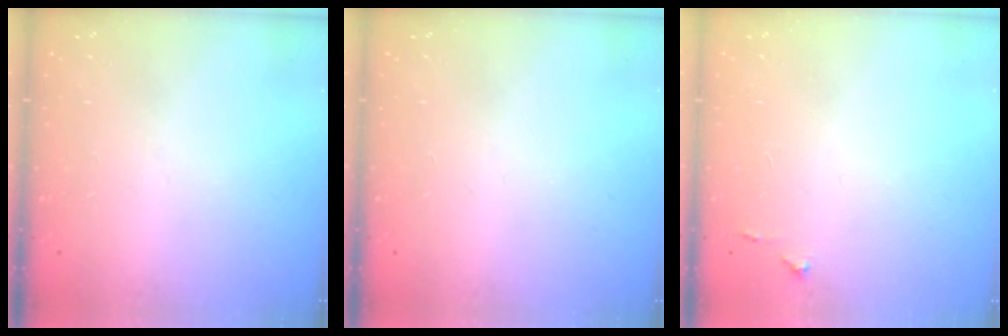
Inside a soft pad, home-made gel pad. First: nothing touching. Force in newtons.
{"total": 0.0}
{"total": 4.3, "press": 4.2, "slide": 0.7}